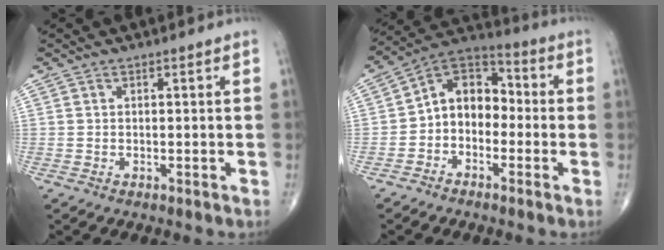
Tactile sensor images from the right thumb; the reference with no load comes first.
{"total": 10.0, "force": [-1.7, 7.5, 6.4], "torque": [-0.069, 0.045, -0.051]}